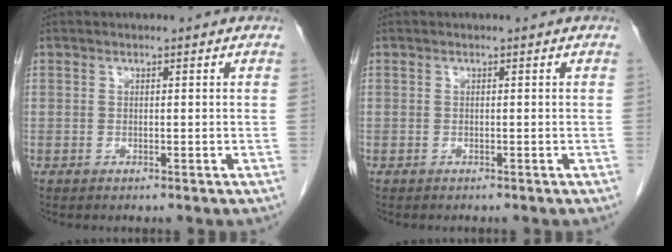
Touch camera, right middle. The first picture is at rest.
{"total": 0.5, "force": [-0.5, 0.1, 0.1], "torque": [-0.008, -0.002, -0.010]}